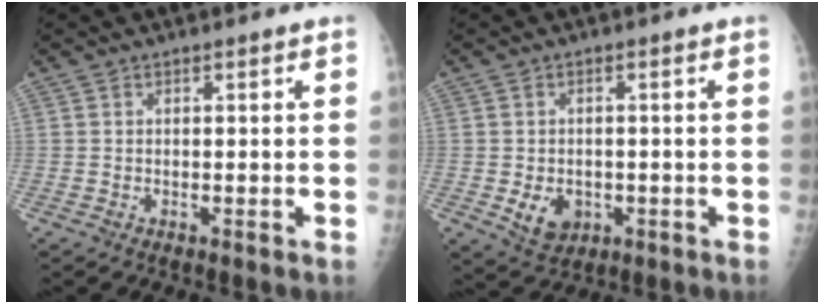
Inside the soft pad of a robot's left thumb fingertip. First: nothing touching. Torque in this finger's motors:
{"motor_torque": [0.11, 1.28, 0.42, 0.21, 0.00]}